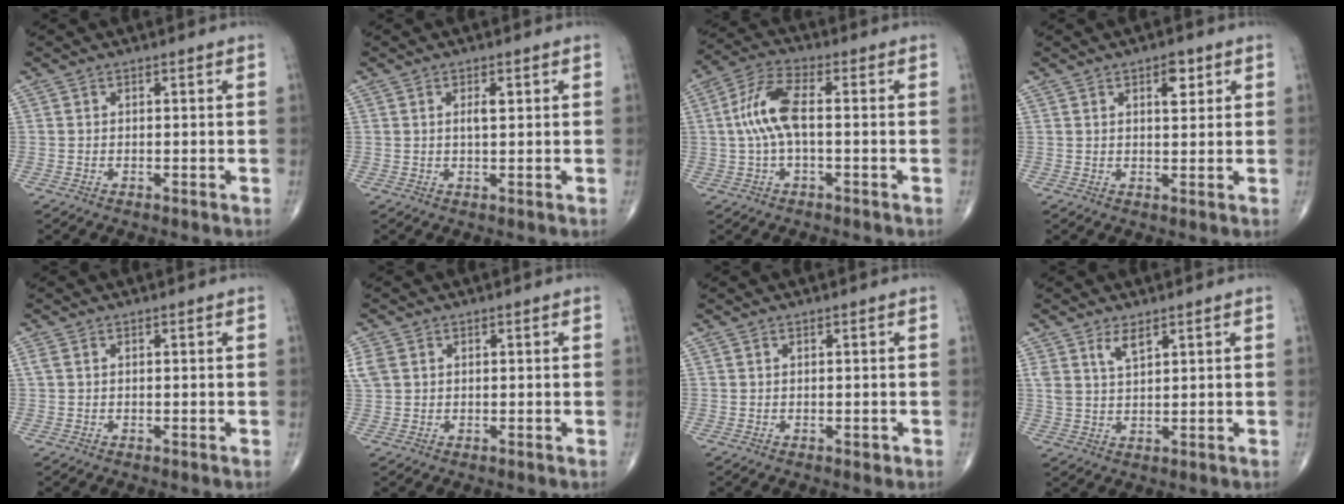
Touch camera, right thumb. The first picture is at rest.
{"total": 2.2, "force": [0.7, 0.7, 2.0], "torque": [-0.033, -0.003, 0.012]}
{"total": 9.0, "force": [0.0, 3.6, 8.3], "torque": [-0.190, 0.027, -0.004]}
{"total": 3.8, "force": [1.8, 1.8, 2.9], "torque": [-0.029, -0.008, 0.025]}
{"total": 1.0, "force": [0.2, 0.7, 0.8], "torque": [-0.023, 0.009, 0.007]}
{"total": 3.5, "force": [0.9, 2.8, 2.0], "torque": [-0.057, 0.012, 0.023]}
{"total": 0.7, "force": [0.0, 0.4, 0.5], "torque": [-0.002, -0.001, 0.001]}
{"total": 3.6, "force": [2.3, 1.3, 2.4], "torque": [-0.043, -0.014, 0.049]}